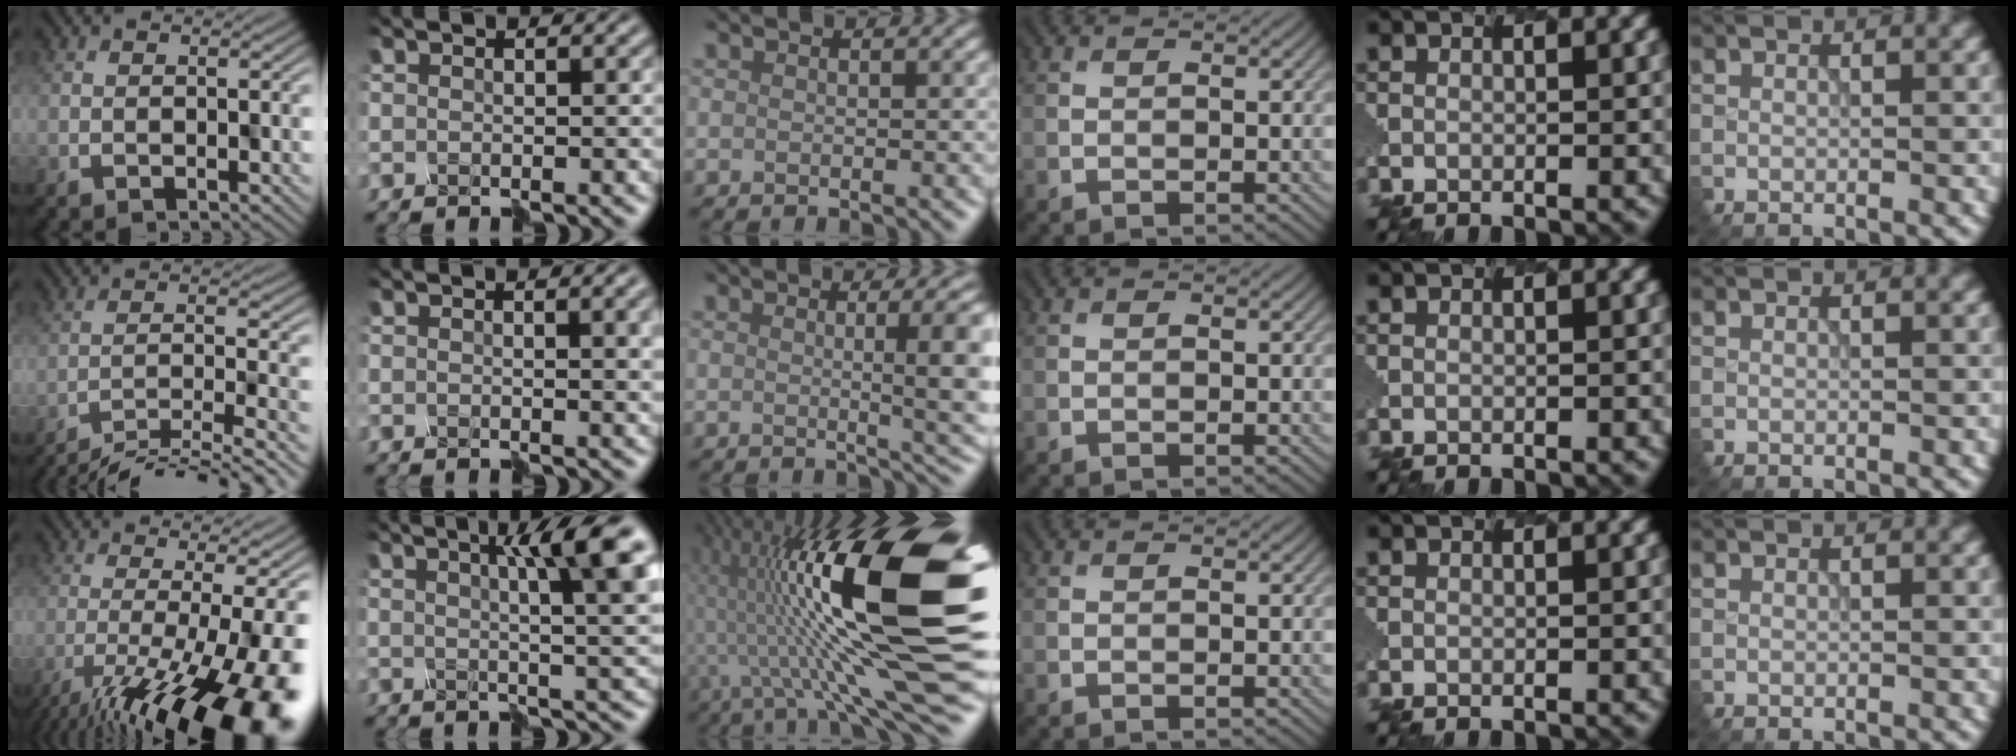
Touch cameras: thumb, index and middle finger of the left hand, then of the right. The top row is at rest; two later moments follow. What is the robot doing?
{"motion": "disassemble", "object": "hinged jar"}